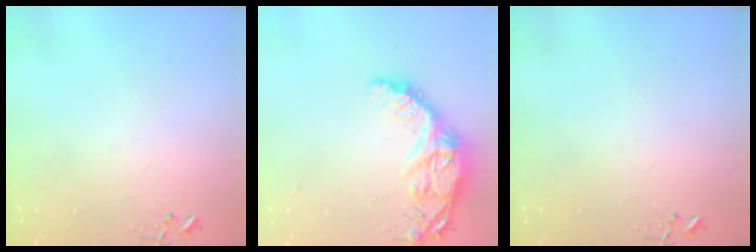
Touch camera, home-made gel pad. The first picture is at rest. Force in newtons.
{"total": 15.2, "press": 15.2, "slide": 1.2}
{"total": 0.0}